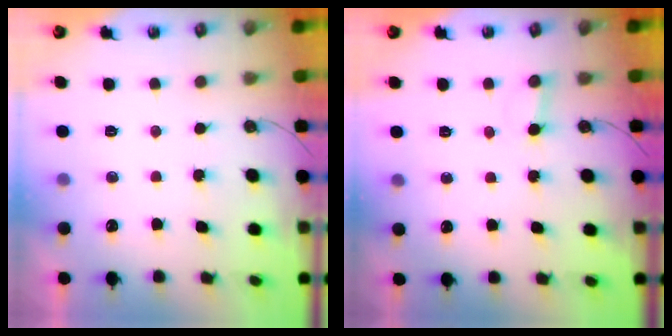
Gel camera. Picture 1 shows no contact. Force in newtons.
{"total": 2.2, "press": 2.2, "slide": 0.1}